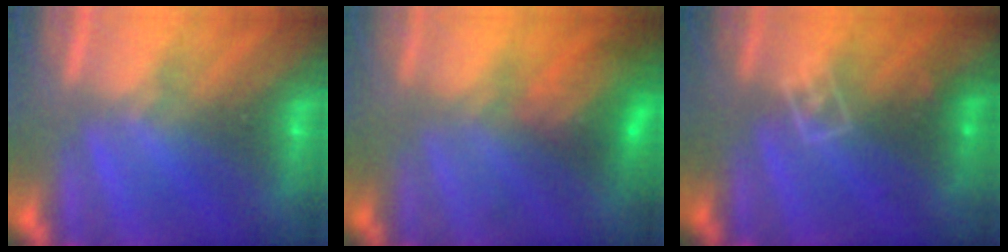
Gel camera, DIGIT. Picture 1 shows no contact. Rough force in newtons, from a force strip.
{"total": 7.9}
{"total": 2.8}